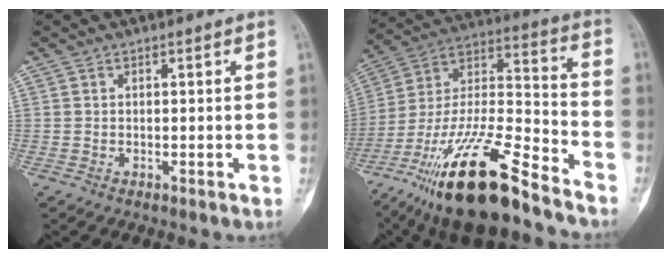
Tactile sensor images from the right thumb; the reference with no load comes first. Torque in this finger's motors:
{"motor_torque": [3.62, 1.38, 1.27, -1.50, 0.69]}